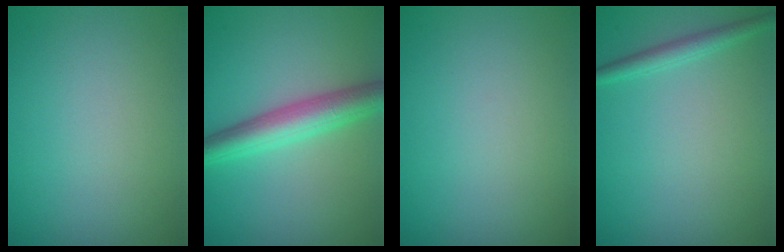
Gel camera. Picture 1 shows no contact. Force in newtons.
{"total": 4.8, "press": 4.8, "slide": 0.2}
{"total": 0.0}
{"total": 1.6, "press": 1.6, "slide": 0.0}